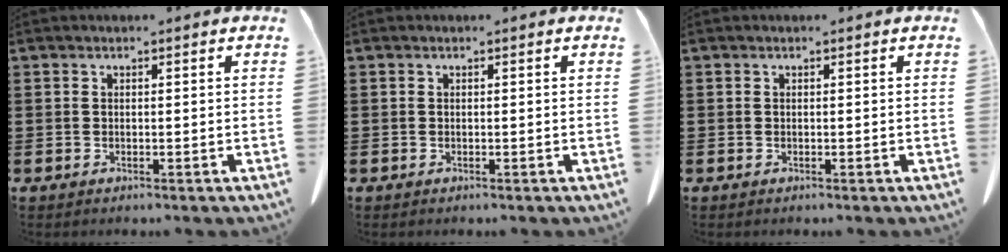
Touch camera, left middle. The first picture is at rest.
{"total": 0.0}
{"total": 0.0}